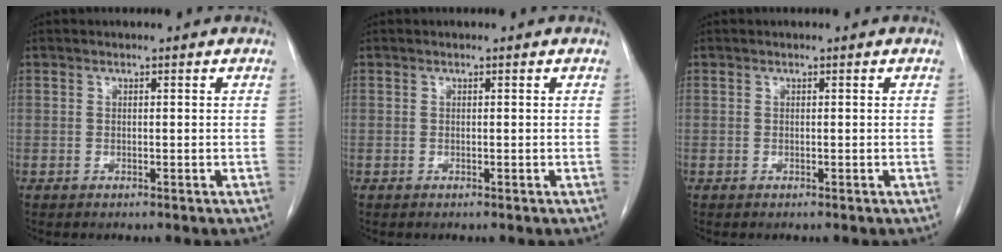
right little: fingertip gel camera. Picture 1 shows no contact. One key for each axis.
{"total": 0.0}
{"total": 0.0}